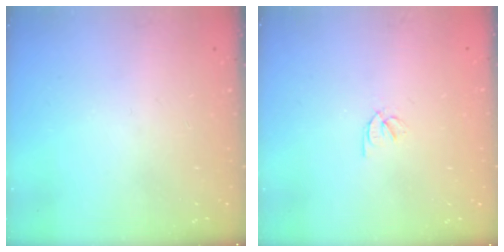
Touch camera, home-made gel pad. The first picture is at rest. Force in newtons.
{"total": 2.1, "press": 2.1, "slide": 0.4}